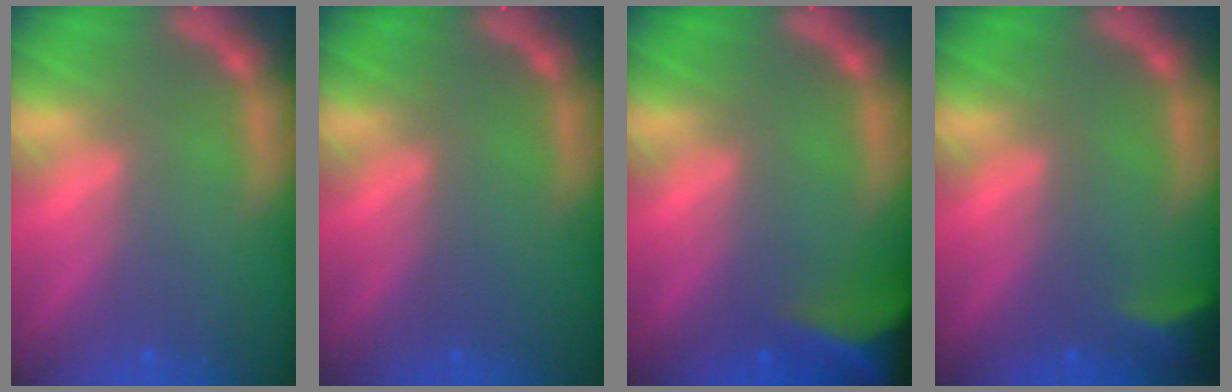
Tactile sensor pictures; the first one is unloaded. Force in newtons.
{"total": 0.0}
{"total": 8.9}
{"total": 2.9}